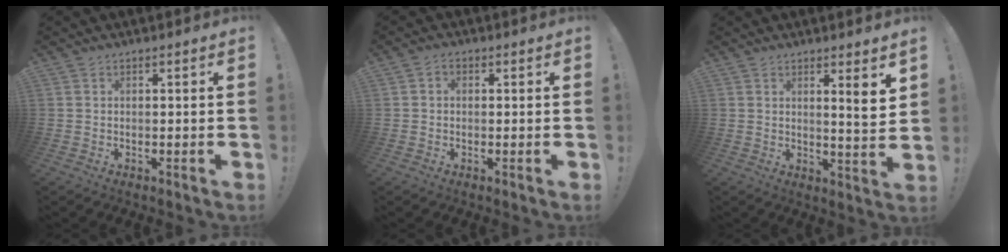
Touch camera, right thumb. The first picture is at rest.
{"total": 1.7, "force": [-0.3, 1.3, 1.1], "torque": [-0.021, 0.008, -0.006]}
{"total": 6.0, "force": [3.0, 0.1, 5.2], "torque": [-0.054, -0.031, 0.039]}